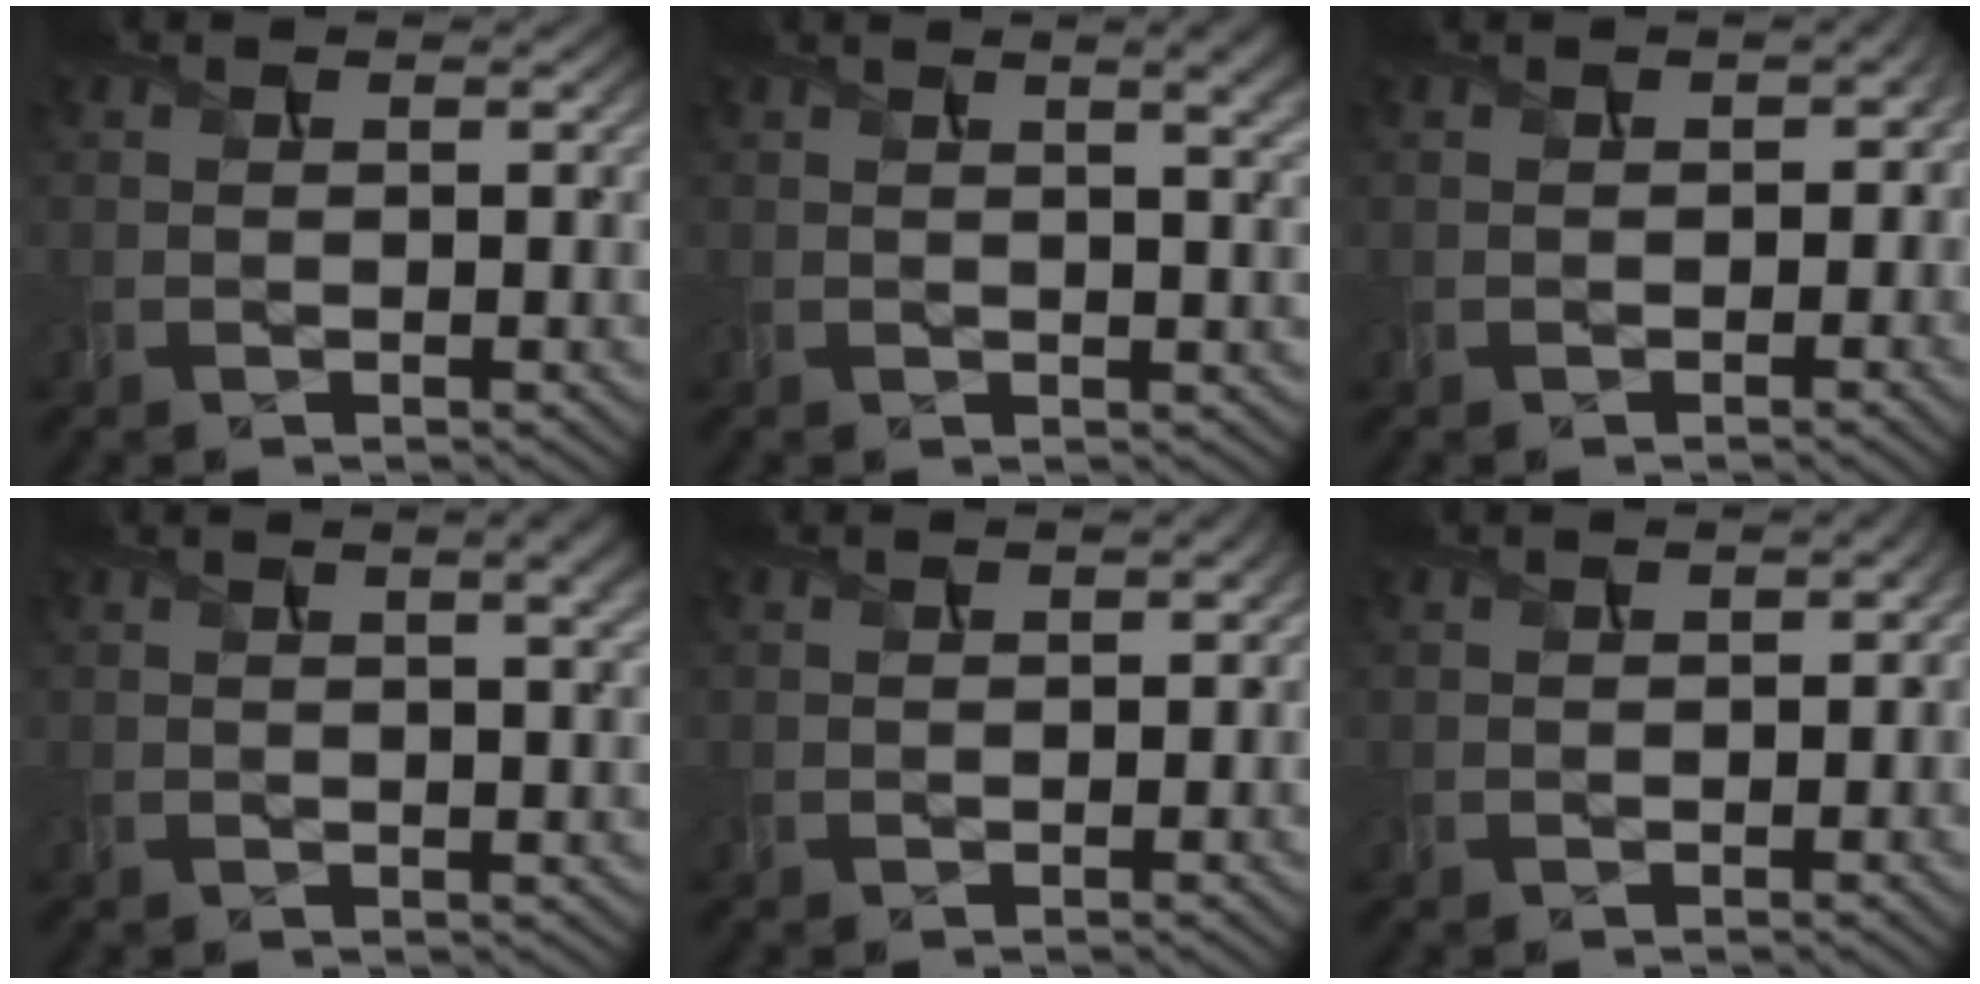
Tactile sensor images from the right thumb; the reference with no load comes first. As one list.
[{"total": 5.5, "force": [2.4, 1.7, 4.6], "torque": [-0.052, 0.018, 0.024]}, {"total": 2.3, "force": [-0.4, 2.0, 1.1], "torque": [-0.015, -0.012, -0.003]}, {"total": 4.5, "force": [1.9, 1.4, 3.8], "torque": [-0.046, 0.016, 0.016]}, {"total": 0.9, "force": [0.0, 0.7, 0.6], "torque": [-0.012, -0.001, 0.003]}, {"total": 1.2, "force": [-0.2, 0.8, 0.8], "torque": [-0.016, -0.003, 0.001]}]